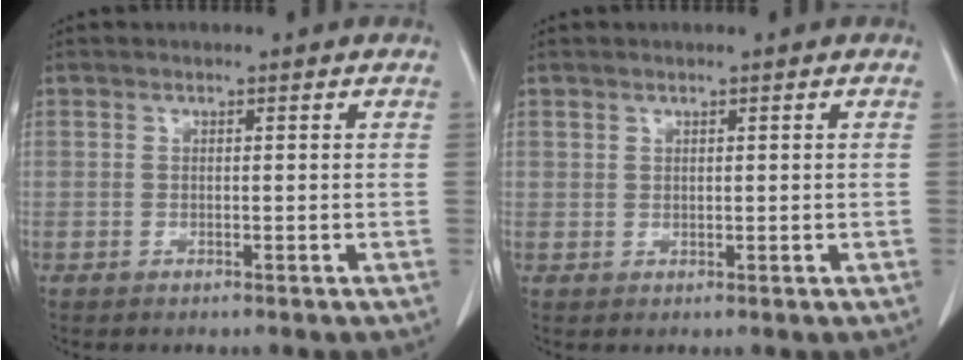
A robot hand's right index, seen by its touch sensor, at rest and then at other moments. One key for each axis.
{"total": 1.0, "fx": 0.6, "fy": 0.8, "fz": 0.1, "tx": 0.012, "ty": -0.002, "tz": 0.005}